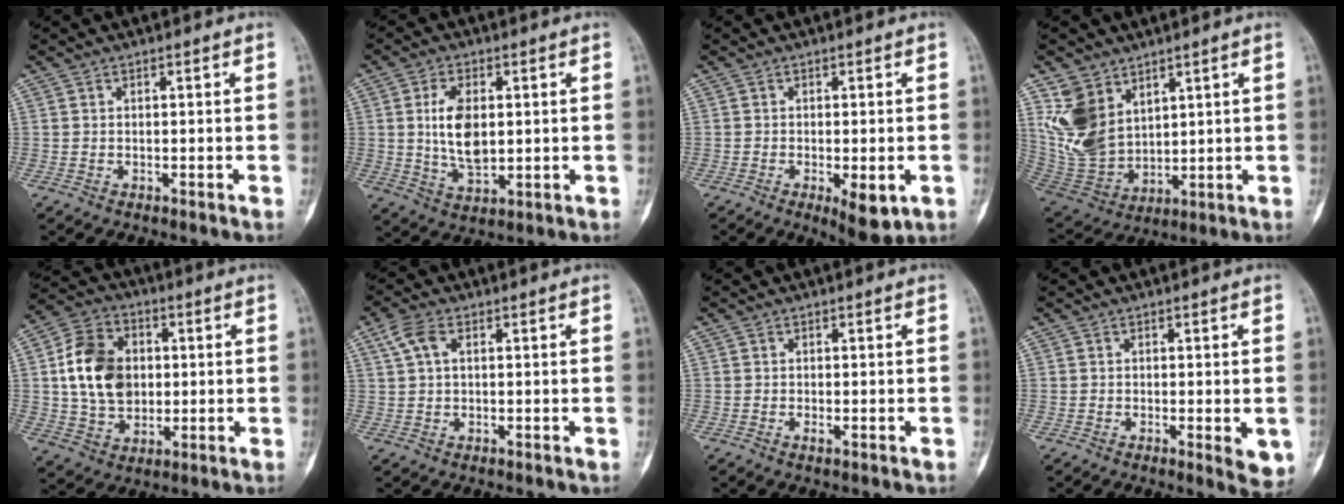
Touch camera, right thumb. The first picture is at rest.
{"total": 9.2, "force": [1.2, 5.0, 7.6], "torque": [-0.139, -0.010, 0.030]}
{"total": 6.3, "force": [-2.1, 2.3, 5.5], "torque": [-0.074, -0.010, -0.022]}
{"total": 12.7, "force": [6.4, 8.5, 6.9], "torque": [-0.120, -0.033, 0.154]}
{"total": 14.5, "force": [1.4, 11.0, 9.4], "torque": [-0.143, 0.007, 0.027]}
{"total": 5.7, "force": [2.0, 3.1, 4.4], "torque": [-0.098, 0.011, 0.041]}
{"total": 0.9, "force": [-0.4, 0.4, 0.8], "torque": [-0.014, -0.001, -0.007]}
{"total": 4.4, "force": [-0.9, 1.3, 4.1], "torque": [-0.050, -0.010, -0.012]}